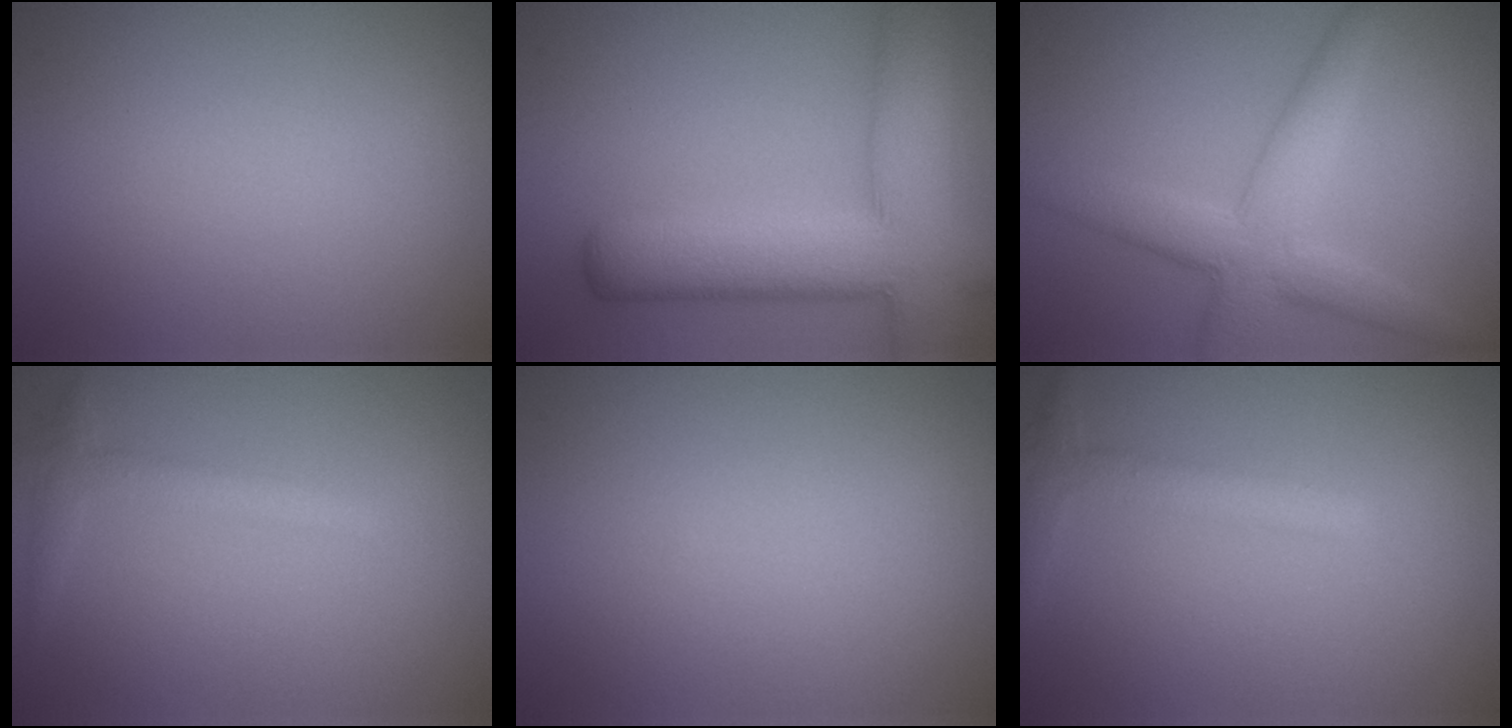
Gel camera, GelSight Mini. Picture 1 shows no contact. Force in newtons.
{"total": 10.1, "press": 10.0, "slide": 0.8}
{"total": 5.5, "press": 5.5, "slide": 0.2}
{"total": 1.9, "press": 1.9, "slide": 0.1}
{"total": 0.0}
{"total": 2.2, "press": 2.2, "slide": 0.1}